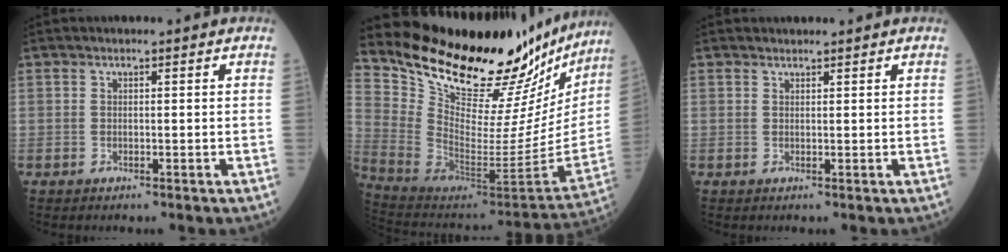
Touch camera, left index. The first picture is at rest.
{"total": 32.8, "force": [28.4, 8.5, 14.3], "torque": [-0.232, -0.097, 0.401]}
{"total": 0.8, "force": [0.8, 0.2, 0.0], "torque": [-0.005, 0.001, 0.014]}